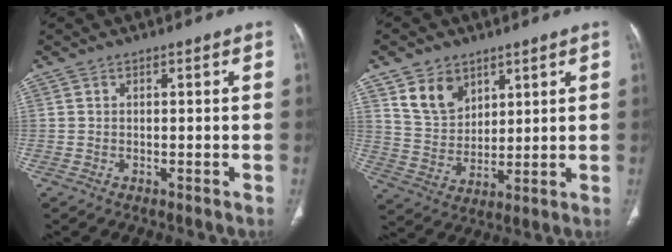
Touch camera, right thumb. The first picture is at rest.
{"total": 9.3, "force": [5.3, 6.4, 4.0], "torque": [-0.052, -0.031, 0.111]}